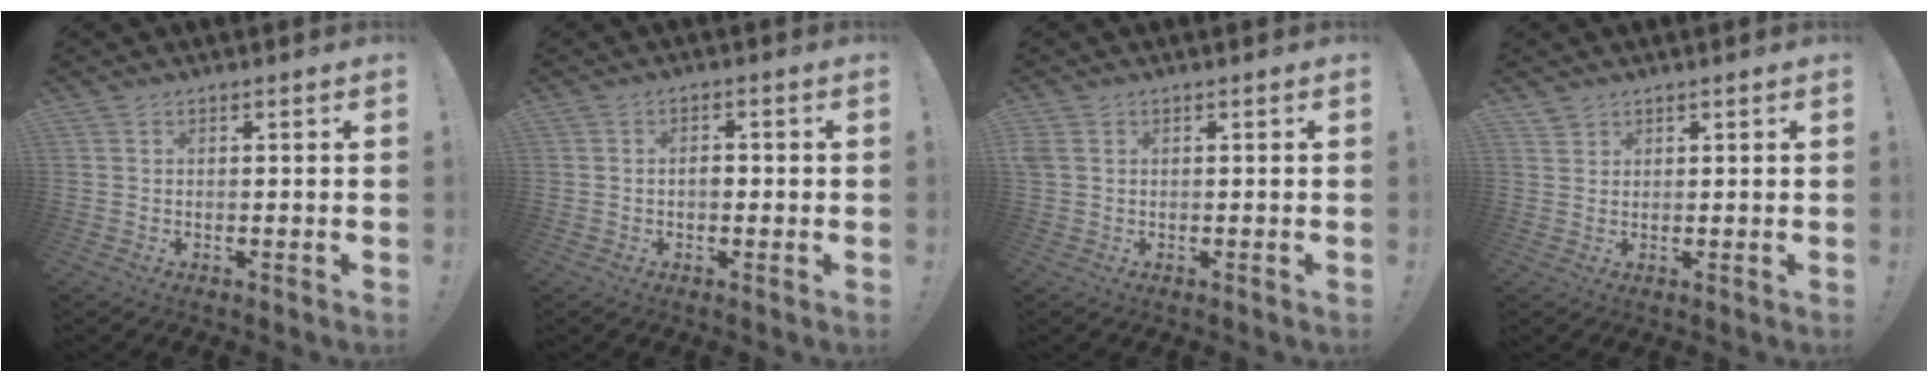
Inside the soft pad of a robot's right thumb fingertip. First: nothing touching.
{"total": 2.6, "force": [-0.6, 1.5, 2.1], "torque": [-0.028, 0.006, -0.012]}
{"total": 1.5, "force": [0.2, 0.6, 1.3], "torque": [-0.025, 0.002, 0.005]}
{"total": 1.9, "force": [1.7, 0.8, 0.1], "torque": [0.005, -0.012, 0.032]}